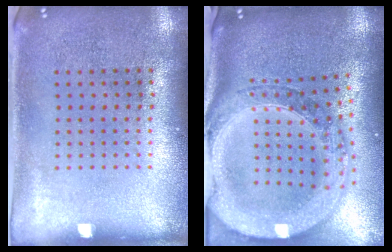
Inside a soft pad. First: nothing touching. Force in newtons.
{"total": 3.8, "press": 3.0, "slide": 2.4}